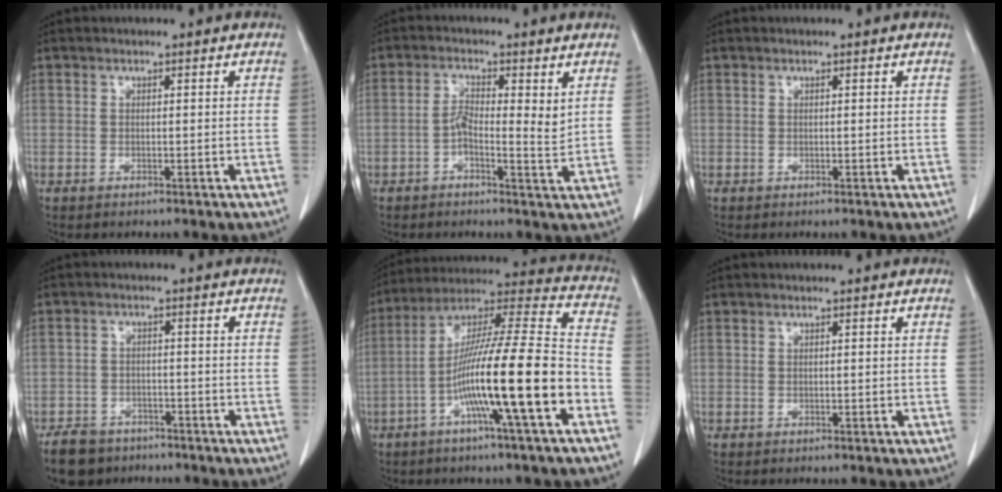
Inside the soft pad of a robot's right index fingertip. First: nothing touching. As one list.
[{"total": 4.2, "force": [0.4, 1.2, 4.0], "torque": [-0.069, 0.011, 0.005]}, {"total": 0.0}, {"total": 6.3, "force": [-4.8, 3.9, 1.4], "torque": [-0.037, 0.000, -0.079]}, {"total": 19.0, "force": [-6.6, 0.1, 17.8], "torque": [-0.308, 0.002, -0.118]}, {"total": 0.0}]